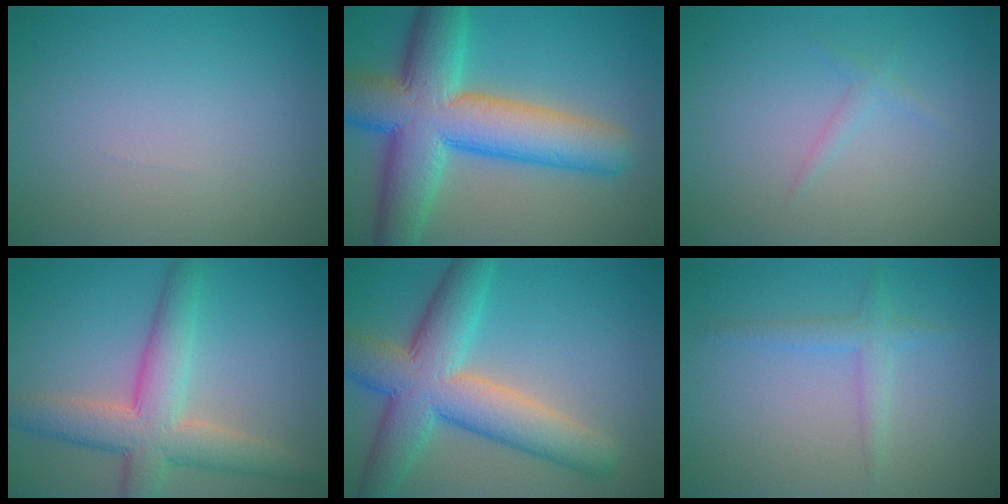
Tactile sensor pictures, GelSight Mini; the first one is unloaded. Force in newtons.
{"total": 12.1, "press": 12.1, "slide": 0.5}
{"total": 0.8, "press": 0.8, "slide": 0.0}
{"total": 6.4, "press": 6.4, "slide": 0.6}
{"total": 9.0, "press": 9.0, "slide": 0.4}
{"total": 1.8, "press": 1.8, "slide": 0.2}